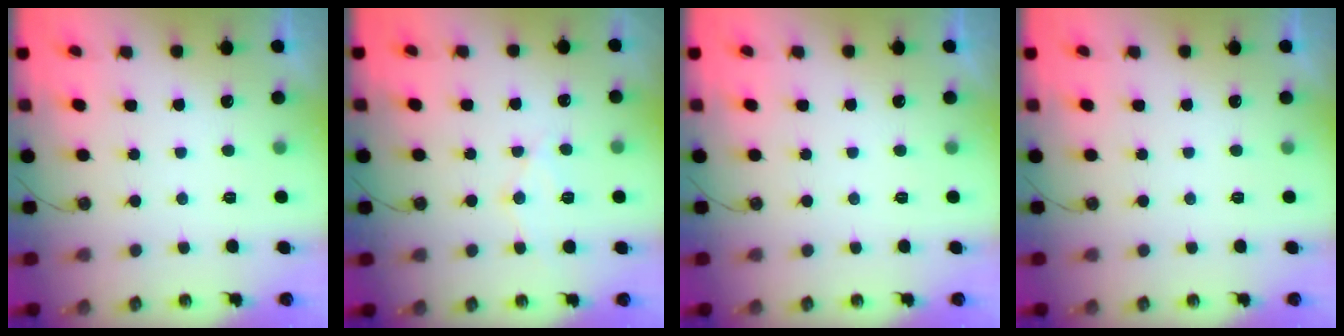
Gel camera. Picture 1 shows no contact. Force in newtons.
{"total": 9.1, "press": 9.1, "slide": 0.6}
{"total": 0.0}
{"total": 0.0}